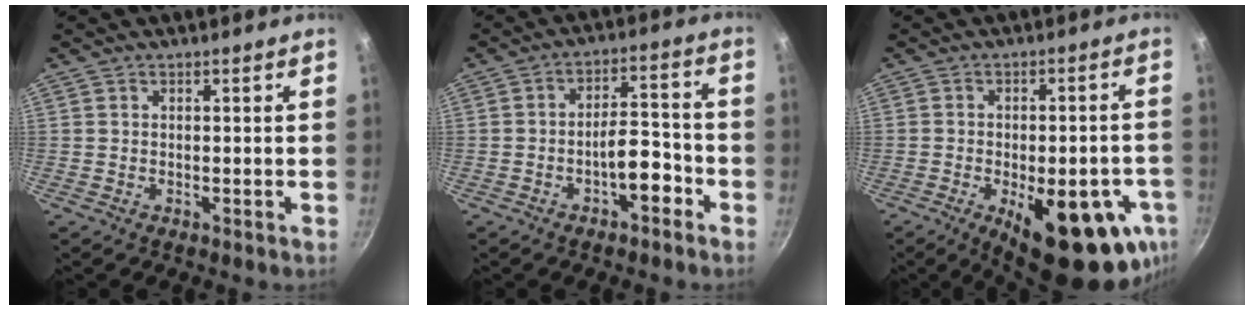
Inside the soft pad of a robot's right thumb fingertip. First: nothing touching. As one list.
[{"total": 7.3, "force": [-3.5, 3.1, 5.5], "torque": [-0.063, 0.047, -0.051]}, {"total": 21.5, "force": [-8.3, 8.8, 17.8], "torque": [-0.188, 0.012, -0.101]}]